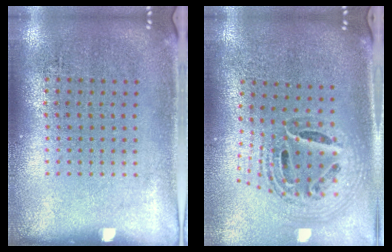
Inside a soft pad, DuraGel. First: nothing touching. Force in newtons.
{"total": 1.5, "press": 1.3, "slide": 0.8}